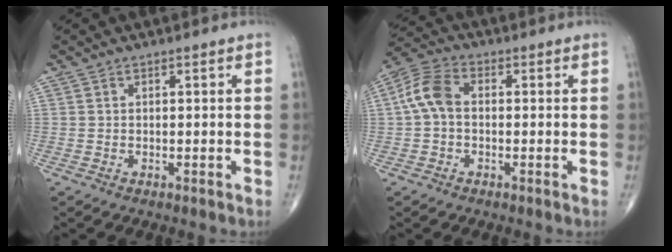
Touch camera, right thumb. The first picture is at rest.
{"total": 7.1, "force": [0.1, 4.7, 5.4], "torque": [-0.111, 0.023, -0.008]}